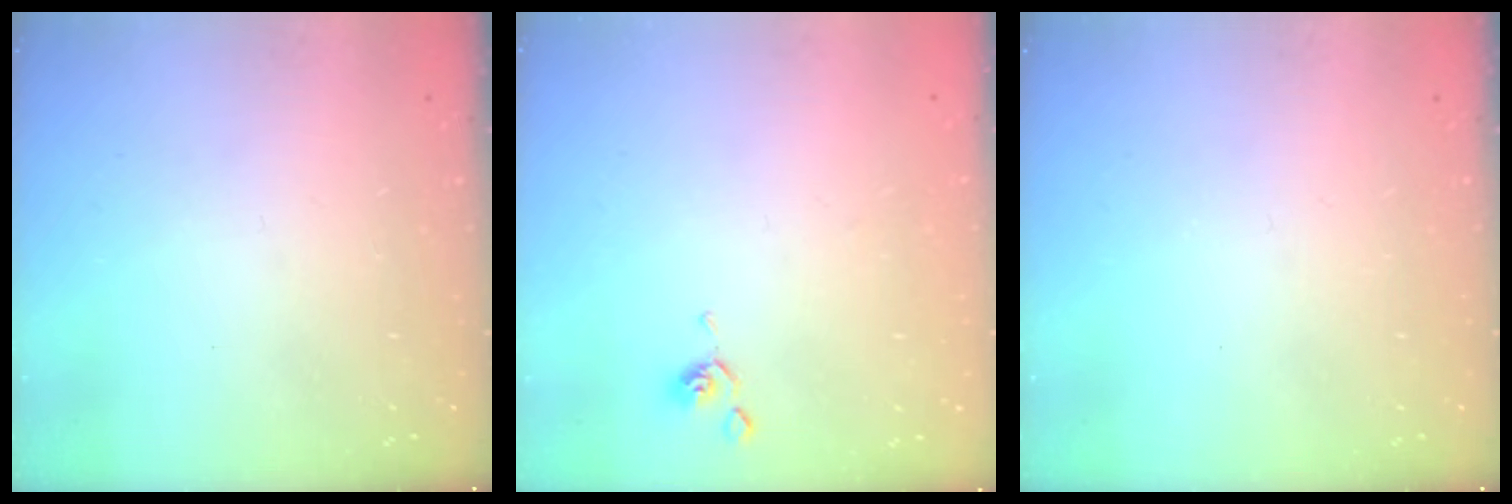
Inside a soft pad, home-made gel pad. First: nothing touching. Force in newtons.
{"total": 1.0, "press": 0.9, "slide": 0.3}
{"total": 0.0}